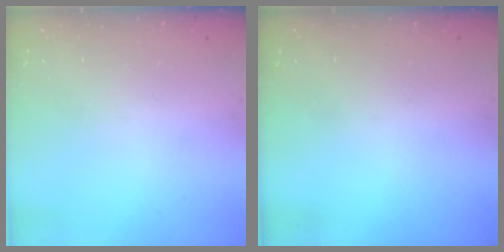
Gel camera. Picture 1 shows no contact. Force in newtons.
{"total": 0.0}